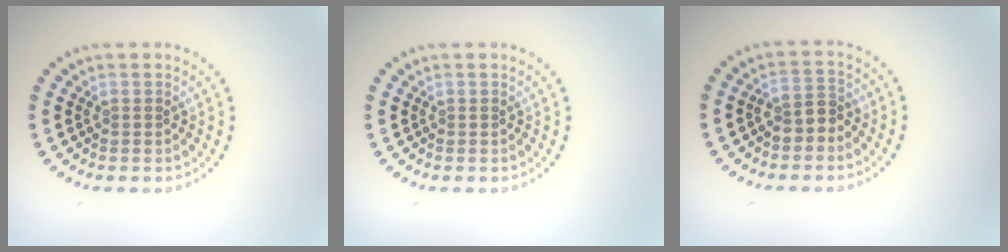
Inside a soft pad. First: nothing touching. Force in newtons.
{"total": 0.0}
{"total": 2.1, "press": 2.0, "slide": 0.8}